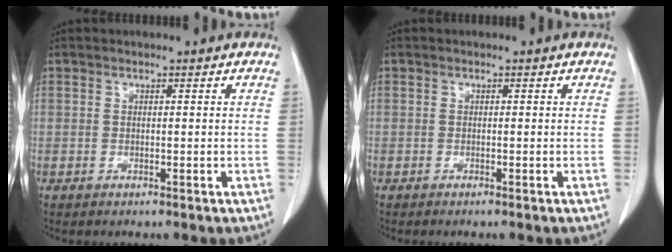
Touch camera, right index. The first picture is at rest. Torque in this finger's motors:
{"motor_torque": [-0.06, 0.02, -0.02, 0.02]}